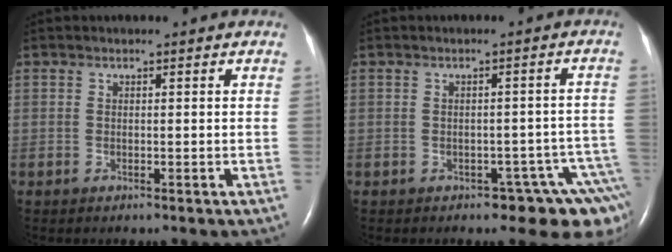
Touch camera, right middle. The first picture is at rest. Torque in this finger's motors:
{"motor_torque": [0.15, -0.05, 0.09, 0.01]}